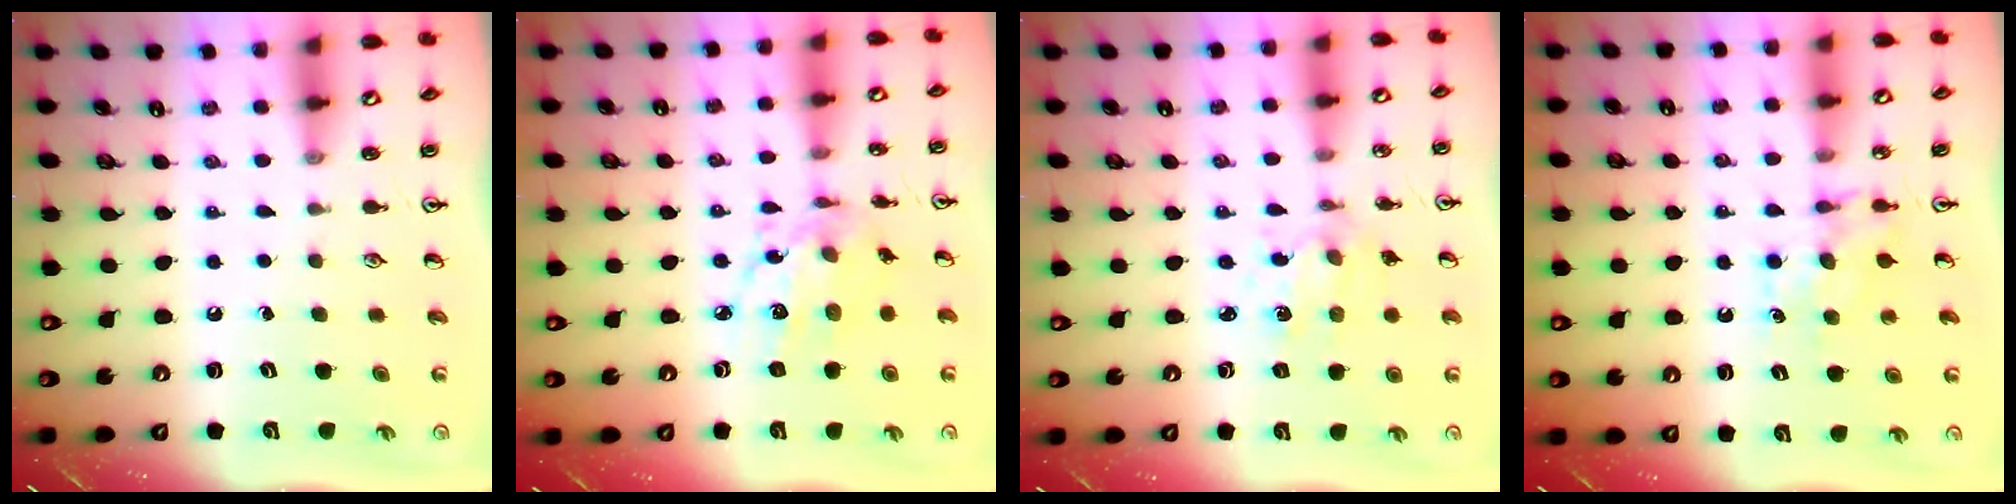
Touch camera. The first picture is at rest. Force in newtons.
{"total": 10.9, "press": 10.8, "slide": 0.7}
{"total": 2.0, "press": 2.0, "slide": 0.5}
{"total": 7.3, "press": 7.2, "slide": 0.7}